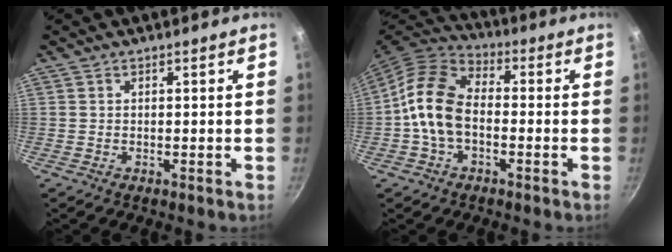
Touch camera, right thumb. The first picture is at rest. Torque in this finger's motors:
{"motor_torque": [-0.20, 1.03, 1.44, -0.01, 0.18]}